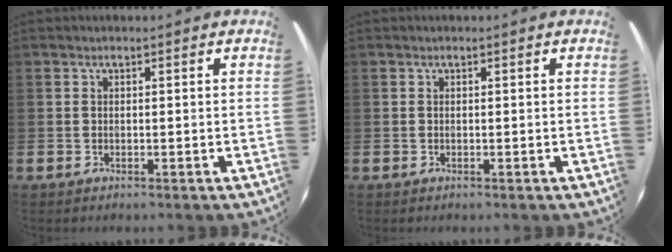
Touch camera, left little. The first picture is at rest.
{"total": 0.0}